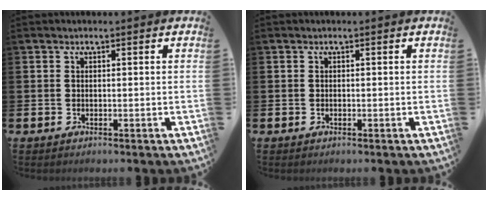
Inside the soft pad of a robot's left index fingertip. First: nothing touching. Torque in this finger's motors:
{"motor_torque": [-0.29, 0.04, 0.01, -0.01]}